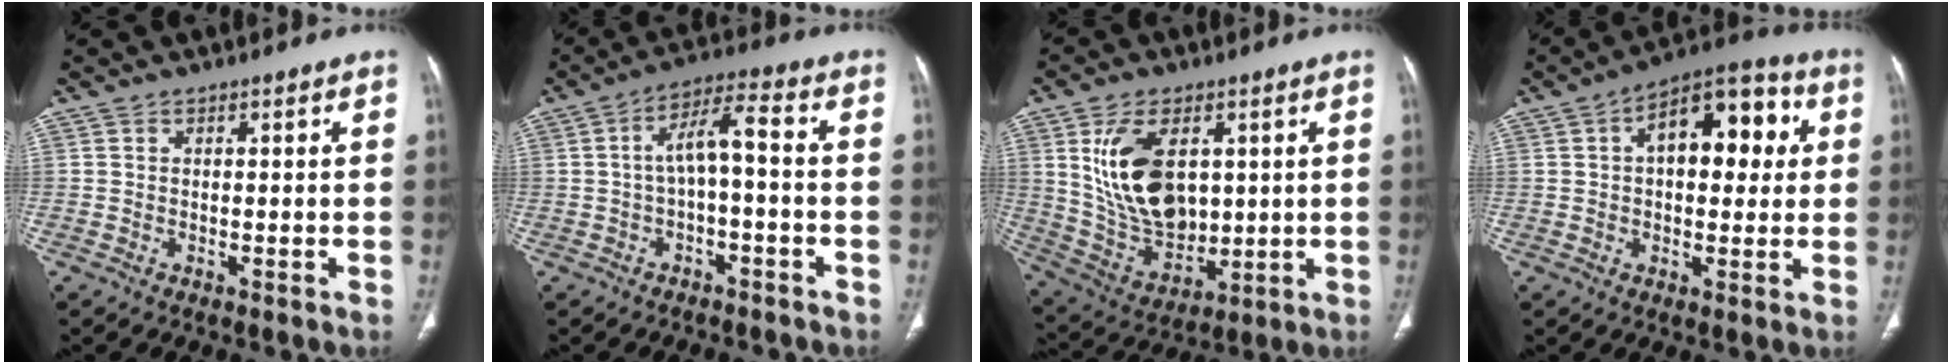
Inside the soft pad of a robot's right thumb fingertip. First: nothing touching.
{"total": 6.8, "force": [-0.8, 2.3, 6.4], "torque": [-0.118, 0.042, -0.018]}
{"total": 16.2, "force": [3.7, 9.9, 12.2], "torque": [-0.199, -0.016, 0.087]}
{"total": 14.8, "force": [3.1, 8.1, 12.0], "torque": [-0.130, 0.025, 0.039]}